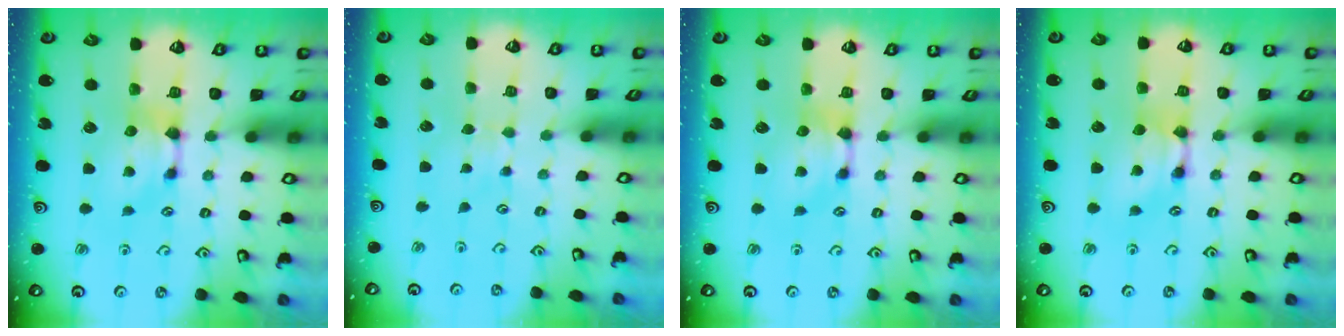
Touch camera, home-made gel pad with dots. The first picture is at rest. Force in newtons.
{"total": 3.1, "press": 3.1, "slide": 0.3}
{"total": 0.0}
{"total": 1.5, "press": 1.5, "slide": 0.1}